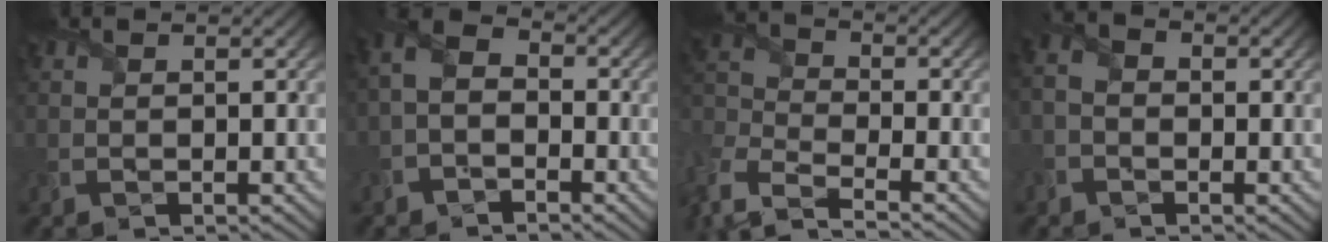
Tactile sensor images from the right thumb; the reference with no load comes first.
{"total": 4.3, "force": [-2.1, 2.9, 2.4], "torque": [-0.060, 0.000, -0.053]}
{"total": 8.4, "force": [-6.4, 2.9, 4.7], "torque": [-0.127, -0.030, -0.125]}
{"total": 3.0, "force": [-1.3, 2.1, 1.6], "torque": [-0.039, 0.002, -0.027]}